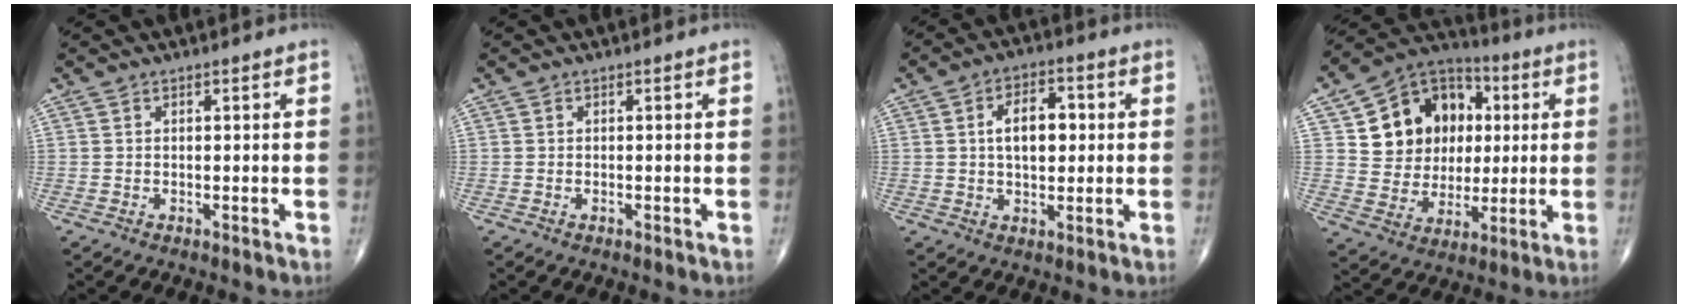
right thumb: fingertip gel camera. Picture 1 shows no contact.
{"total": 0.0}
{"total": 8.3, "force": [1.0, 4.8, 6.7], "torque": [-0.088, 0.011, 0.013]}
{"total": 17.6, "force": [4.1, 14.3, 9.3], "torque": [-0.100, 0.008, 0.074]}